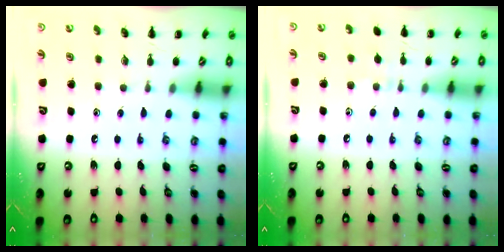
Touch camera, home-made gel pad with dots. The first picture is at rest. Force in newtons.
{"total": 4.9, "press": 4.5, "slide": 1.8}